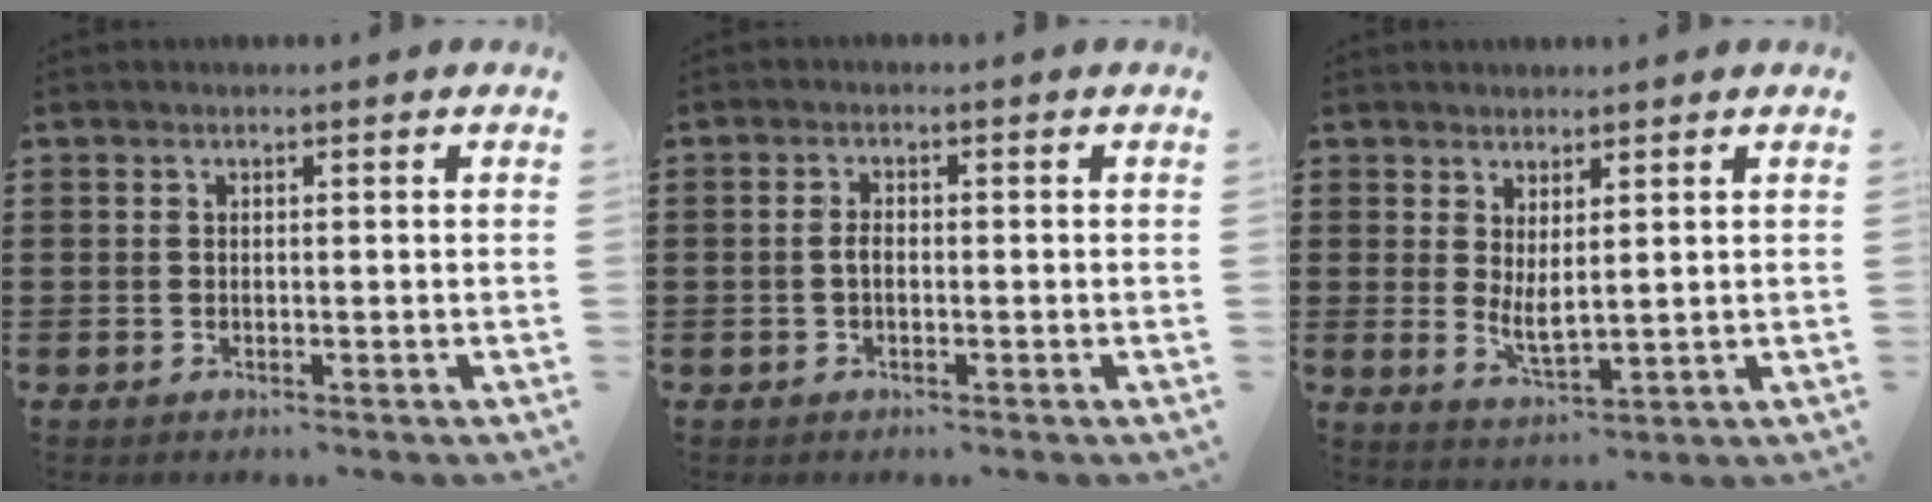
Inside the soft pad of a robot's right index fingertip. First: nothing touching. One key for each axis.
{"total": 1.6, "fx": -0.4, "fy": 0.7, "fz": 1.4, "tx": -0.035, "ty": -0.003, "tz": -0.010}
{"total": 3.0, "fx": 1.1, "fy": 1.0, "fz": 2.6, "tx": -0.060, "ty": -0.003, "tz": 0.019}